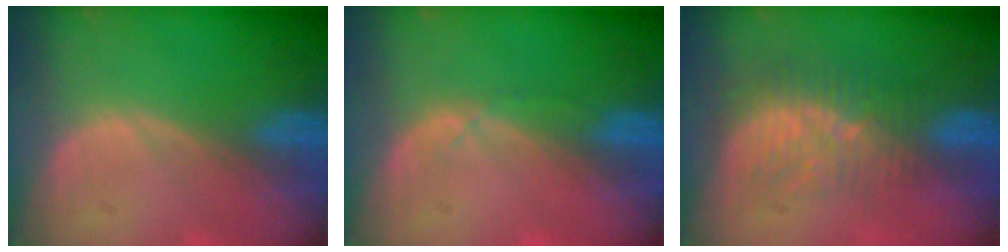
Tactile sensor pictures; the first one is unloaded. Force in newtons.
{"total": 1.1, "press": 1.1, "slide": 0.2}
{"total": 8.4, "press": 7.2, "slide": 4.2}